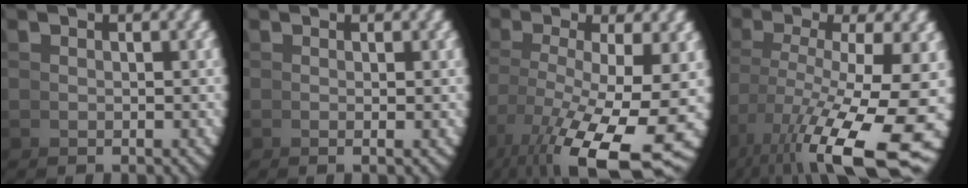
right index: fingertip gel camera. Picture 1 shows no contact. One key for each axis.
{"total": 0.5, "fx": 0.0, "fy": -0.1, "fz": 0.5, "tx": -0.017, "ty": -0.004, "tz": 0.001}
{"total": 10.2, "fx": -2.5, "fy": 4.9, "fz": 8.6, "tx": -0.147, "ty": -0.046, "tz": -0.005}
{"total": 11.3, "fx": -3.2, "fy": 5.2, "fz": 9.5, "tx": -0.140, "ty": -0.049, "tz": -0.013}